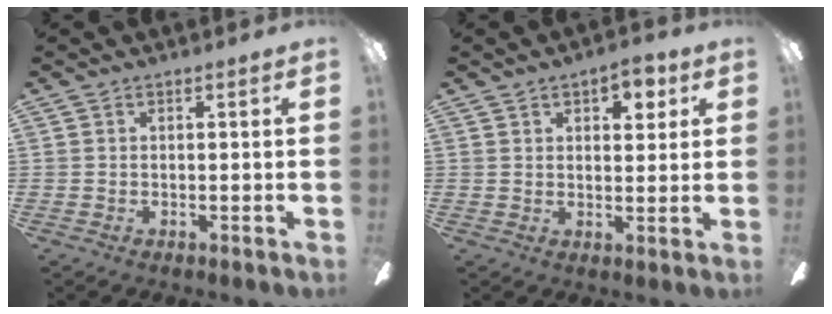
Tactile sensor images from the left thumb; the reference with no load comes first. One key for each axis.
{"total": 5.1, "fx": 2.8, "fy": 2.7, "fz": 3.2, "tx": -0.028, "ty": -0.006, "tz": 0.043}